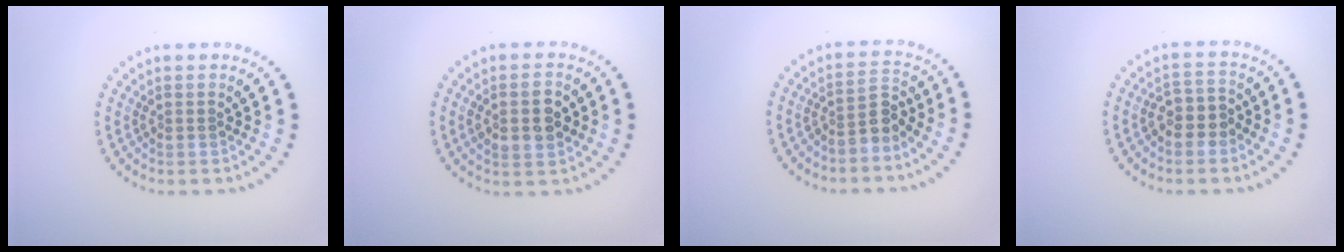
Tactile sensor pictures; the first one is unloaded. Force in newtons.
{"total": 3.8, "press": 3.7, "slide": 0.3}
{"total": 2.7, "press": 2.0, "slide": 1.7}
{"total": 2.4, "press": 2.2, "slide": 0.9}